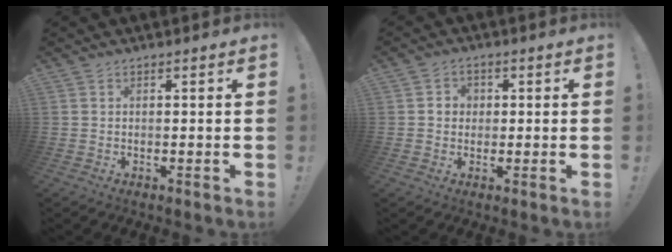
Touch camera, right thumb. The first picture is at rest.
{"total": 3.6, "force": [-0.1, 3.4, 1.3], "torque": [-0.013, 0.005, -0.005]}